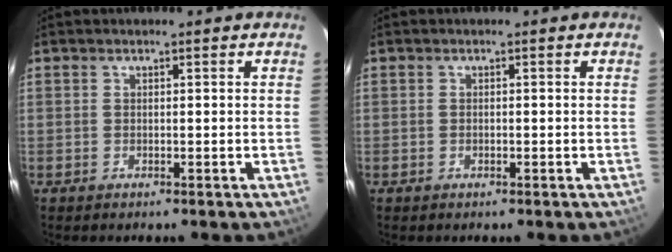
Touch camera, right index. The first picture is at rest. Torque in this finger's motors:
{"motor_torque": [-0.21, 0.09, 0.04, 0.00]}